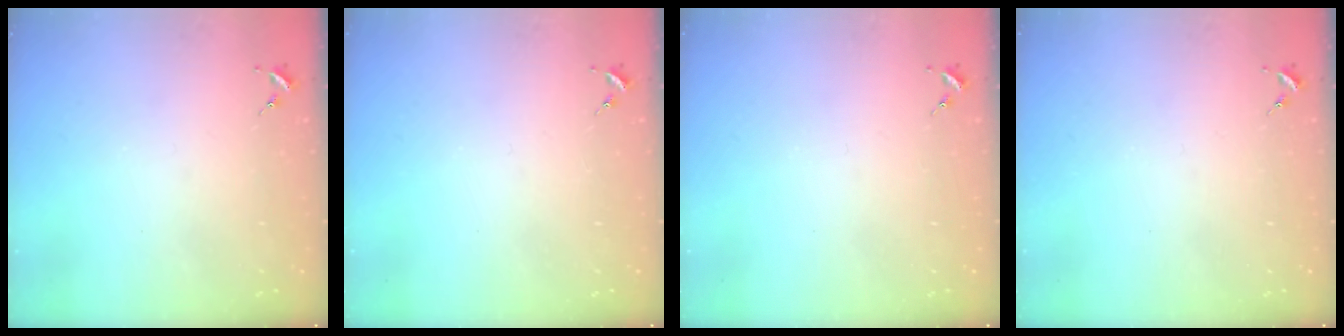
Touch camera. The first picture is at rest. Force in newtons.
{"total": 0.0}
{"total": 0.0}
{"total": 0.0}